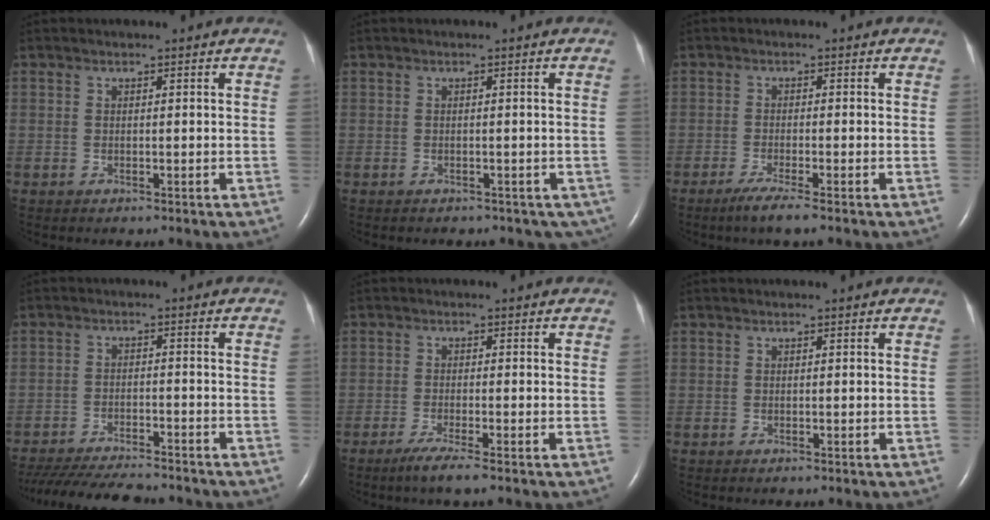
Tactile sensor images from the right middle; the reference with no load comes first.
{"total": 6.2, "force": [-4.4, 3.8, 2.2], "torque": [-0.021, 0.000, -0.042]}
{"total": 3.5, "force": [-2.4, -0.3, 2.5], "torque": [-0.053, -0.011, -0.047]}
{"total": 14.5, "force": [-13.2, 2.0, 5.8], "torque": [-0.113, -0.026, -0.196]}
{"total": 3.4, "force": [-2.3, -0.3, 2.5], "torque": [-0.053, -0.011, -0.046]}
{"total": 0.0}